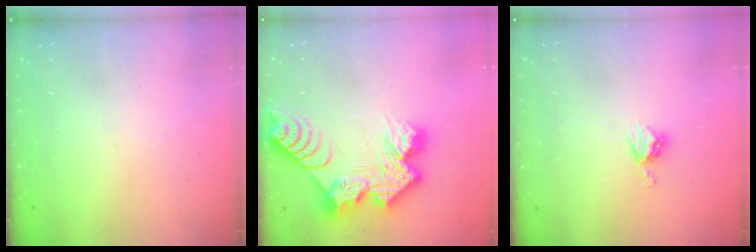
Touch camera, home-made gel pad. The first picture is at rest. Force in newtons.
{"total": 16.2, "press": 16.1, "slide": 1.3}
{"total": 5.2, "press": 5.2, "slide": 0.0}